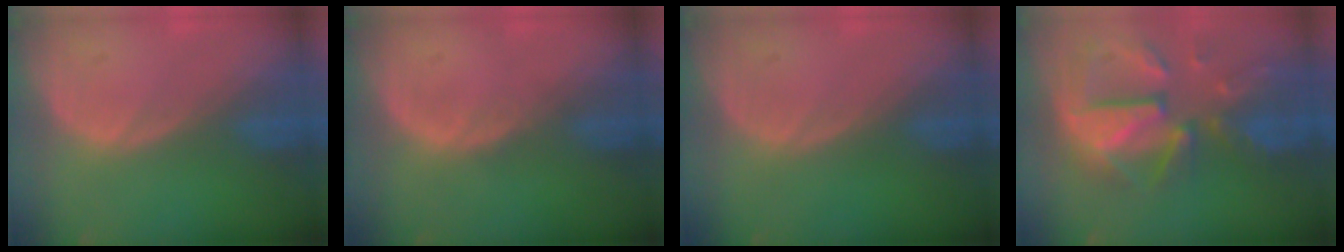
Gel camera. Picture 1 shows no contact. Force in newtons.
{"total": 0.7, "press": 0.6, "slide": 0.2}
{"total": 0.0}
{"total": 12.0, "press": 10.4, "slide": 5.9}